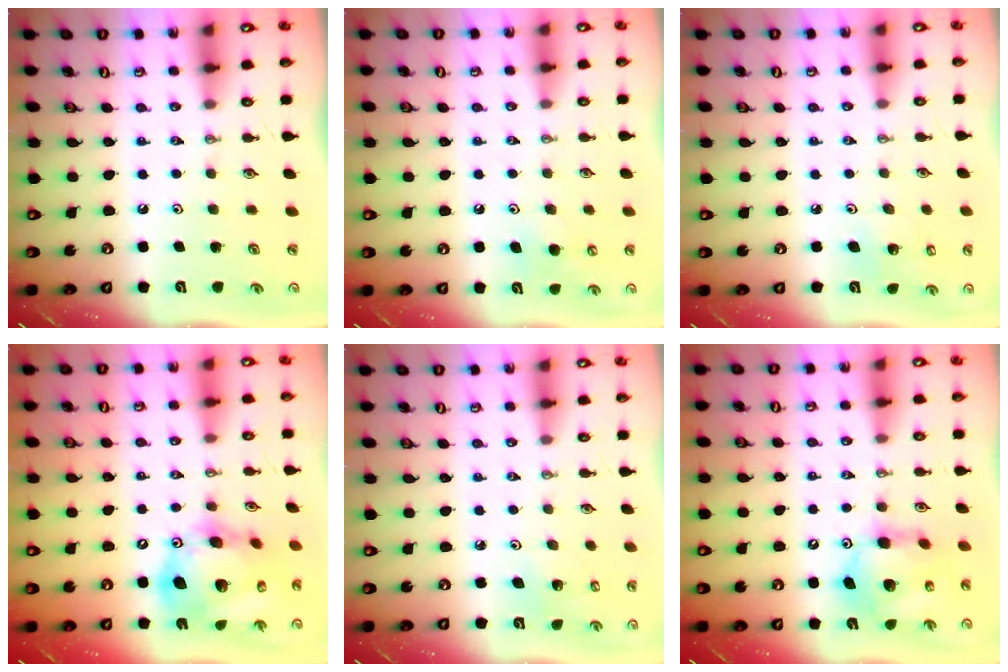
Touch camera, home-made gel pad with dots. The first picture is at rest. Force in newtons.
{"total": 7.8, "press": 7.7, "slide": 1.5}
{"total": 5.3, "press": 4.9, "slide": 1.8}
{"total": 22.1, "press": 21.8, "slide": 3.5}
{"total": 4.1, "press": 4.0, "slide": 1.1}
{"total": 12.4, "press": 12.3, "slide": 1.2}